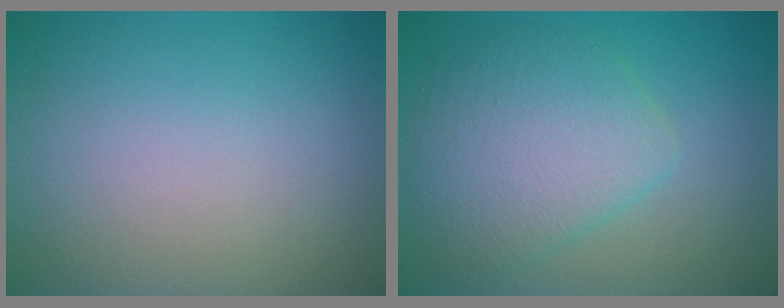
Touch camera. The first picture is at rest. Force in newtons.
{"total": 5.5, "press": 5.5, "slide": 0.1}